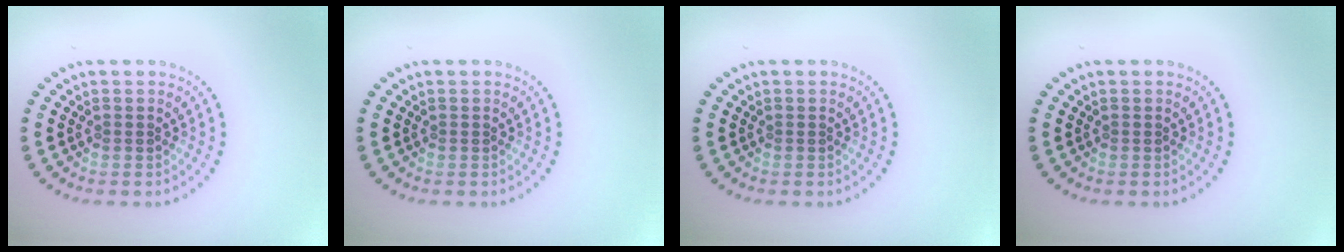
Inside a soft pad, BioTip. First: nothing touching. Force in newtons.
{"total": 0.0}
{"total": 0.0}
{"total": 0.0}